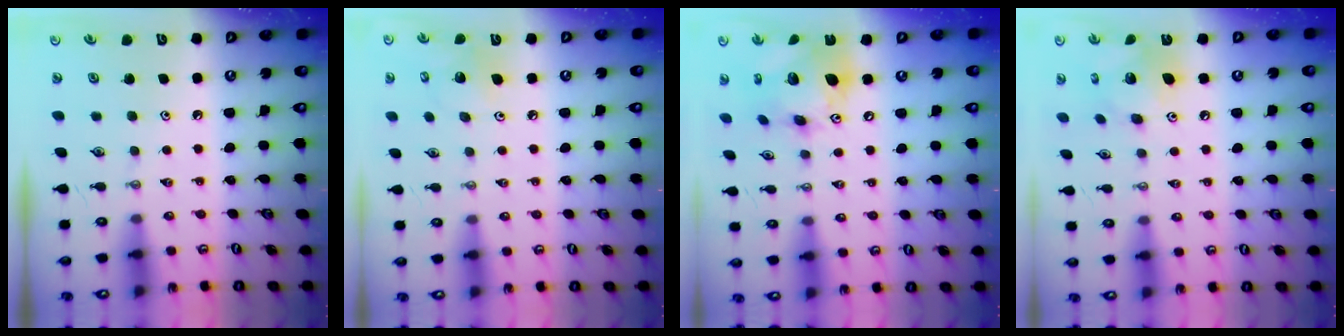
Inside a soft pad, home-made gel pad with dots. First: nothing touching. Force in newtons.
{"total": 6.4, "press": 6.3, "slide": 1.1}
{"total": 17.1, "press": 17.0, "slide": 1.9}
{"total": 12.3, "press": 12.2, "slide": 1.1}